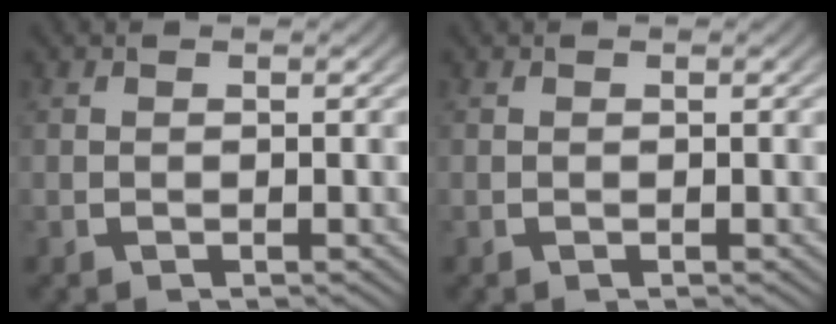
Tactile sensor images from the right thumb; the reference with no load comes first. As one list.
[{"total": 0.0}]